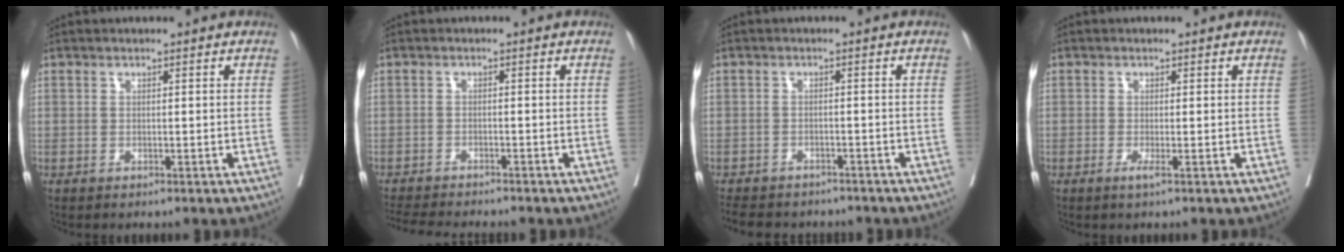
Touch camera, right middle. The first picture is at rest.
{"total": 8.1, "force": [-7.5, 0.0, 3.1], "torque": [-0.043, -0.011, -0.113]}
{"total": 10.3, "force": [-9.1, 3.2, 3.4], "torque": [-0.069, -0.003, -0.116]}
{"total": 1.3, "force": [-0.2, -1.0, 0.9], "torque": [-0.014, -0.004, -0.006]}